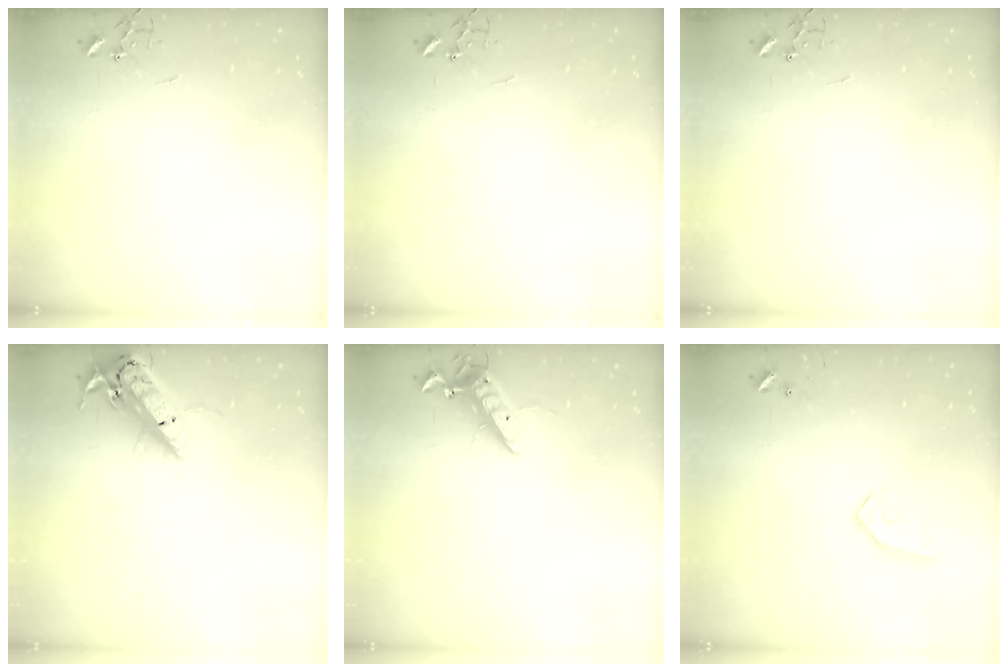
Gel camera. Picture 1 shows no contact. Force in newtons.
{"total": 0.0}
{"total": 0.0}
{"total": 18.4, "press": 18.1, "slide": 3.2}
{"total": 11.6, "press": 11.5, "slide": 1.5}
{"total": 9.8, "press": 9.8, "slide": 0.9}